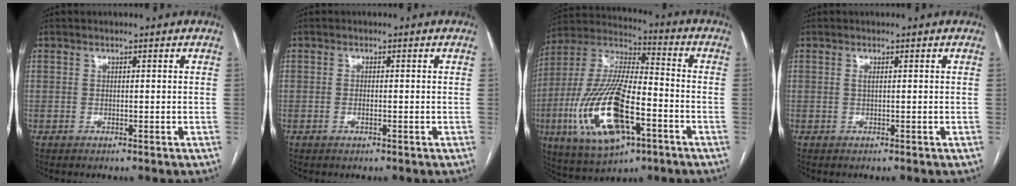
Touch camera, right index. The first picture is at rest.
{"total": 1.1, "force": [-0.3, 0.4, 0.9], "torque": [-0.021, -0.001, -0.005]}
{"total": 21.3, "force": [-7.0, 7.2, 18.8], "torque": [-0.406, -0.015, -0.117]}
{"total": 0.6, "force": [0.2, 0.1, 0.6], "torque": [-0.017, -0.001, 0.004]}